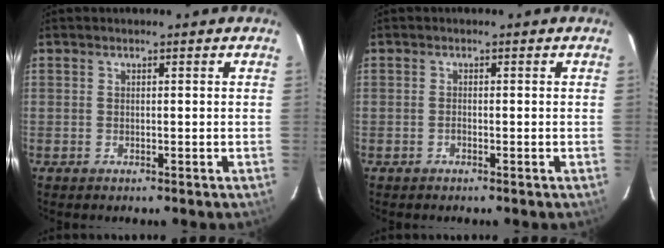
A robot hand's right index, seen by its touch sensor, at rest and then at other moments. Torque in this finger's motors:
{"motor_torque": [0.11, 0.02, -0.02, -0.01]}